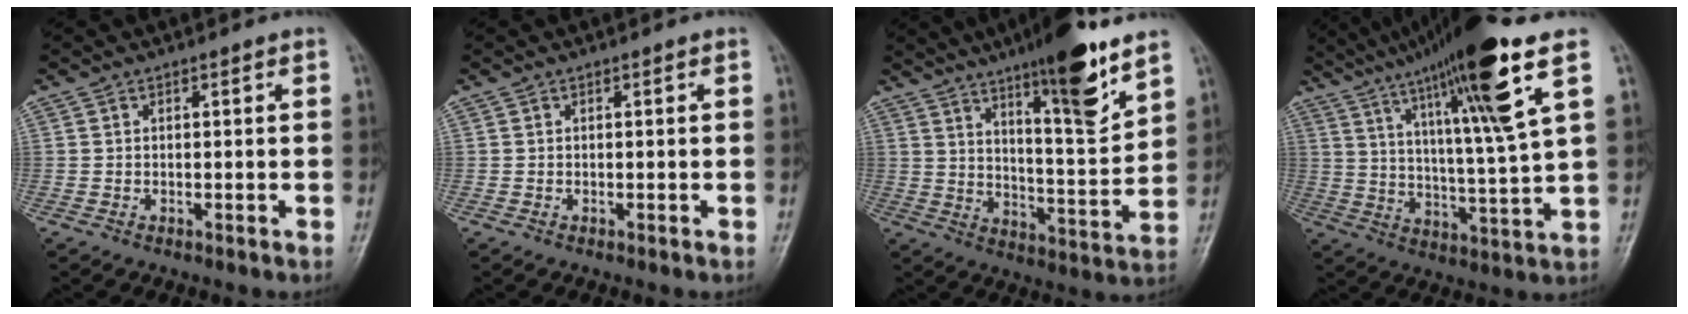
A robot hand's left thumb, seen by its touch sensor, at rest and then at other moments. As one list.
[{"total": 0.0}, {"total": 16.8, "force": [10.9, 3.1, 12.4], "torque": [-0.171, -0.067, 0.176]}, {"total": 20.5, "force": [11.2, 1.0, 17.1], "torque": [-0.277, -0.034, 0.185]}]